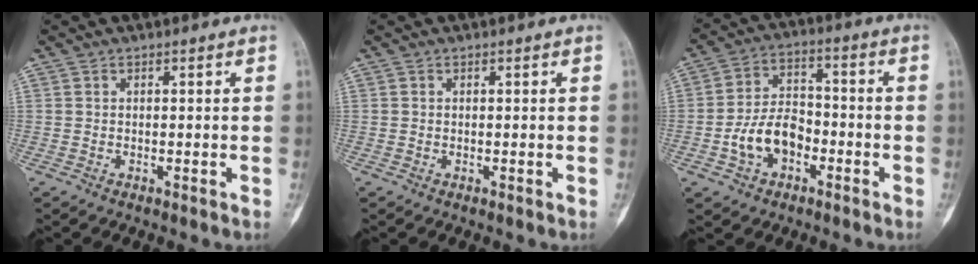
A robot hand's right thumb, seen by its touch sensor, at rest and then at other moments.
{"total": 0.0}
{"total": 9.9, "force": [-3.6, 6.6, 6.5], "torque": [-0.103, 0.040, -0.068]}